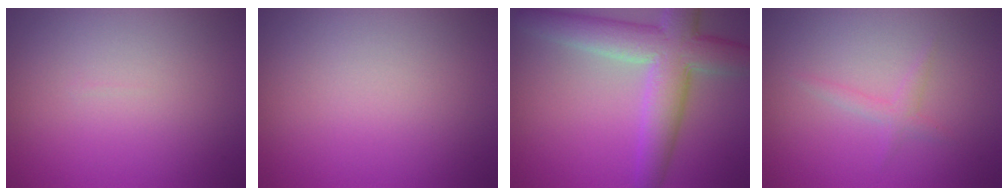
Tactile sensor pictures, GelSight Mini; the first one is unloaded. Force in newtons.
{"total": 0.0}
{"total": 7.4, "press": 7.4, "slide": 0.3}
{"total": 1.2, "press": 1.2, "slide": 0.1}